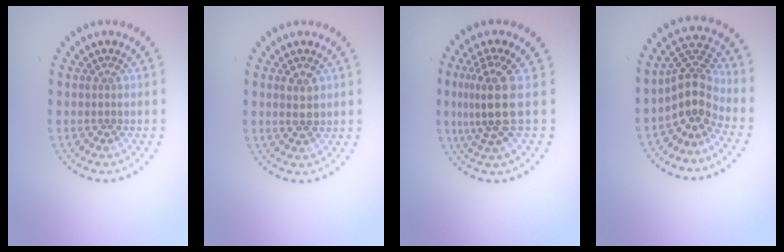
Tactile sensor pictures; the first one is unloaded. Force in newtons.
{"total": 1.8, "press": 1.8, "slide": 0.0}
{"total": 3.9, "press": 3.0, "slide": 2.6}
{"total": 3.8, "press": 2.9, "slide": 2.4}